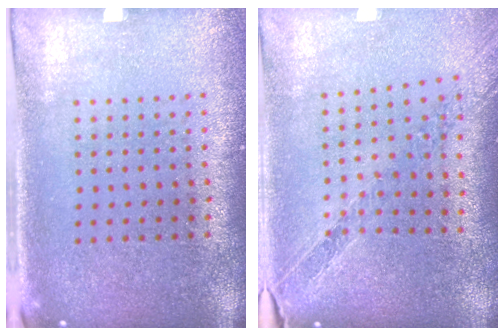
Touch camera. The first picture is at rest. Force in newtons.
{"total": 1.0, "press": 1.0, "slide": 0.0}